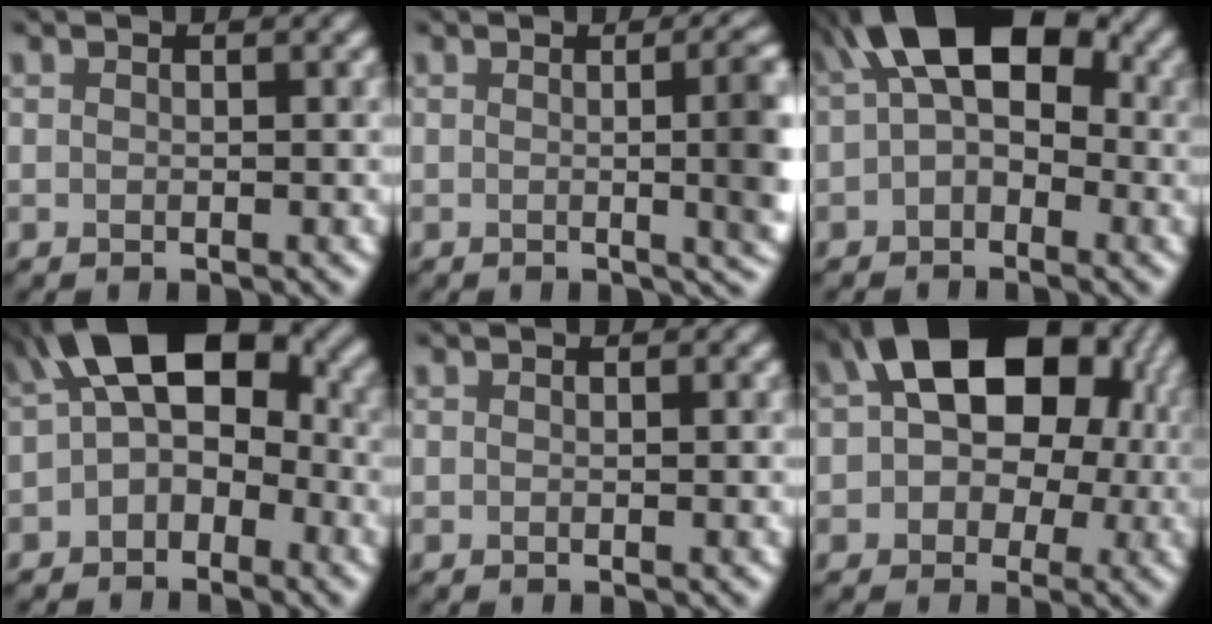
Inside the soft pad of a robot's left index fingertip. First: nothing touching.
{"total": 8.0, "force": [-0.2, 3.0, 7.4], "torque": [-0.056, 0.010, -0.006]}
{"total": 8.9, "force": [1.8, 5.0, 7.2], "torque": [-0.103, 0.040, 0.005]}
{"total": 9.8, "force": [0.8, 5.9, 7.8], "torque": [-0.107, 0.034, -0.007]}
{"total": 0.0}
{"total": 13.1, "force": [2.7, 9.3, 8.8], "torque": [-0.089, 0.021, 0.028]}